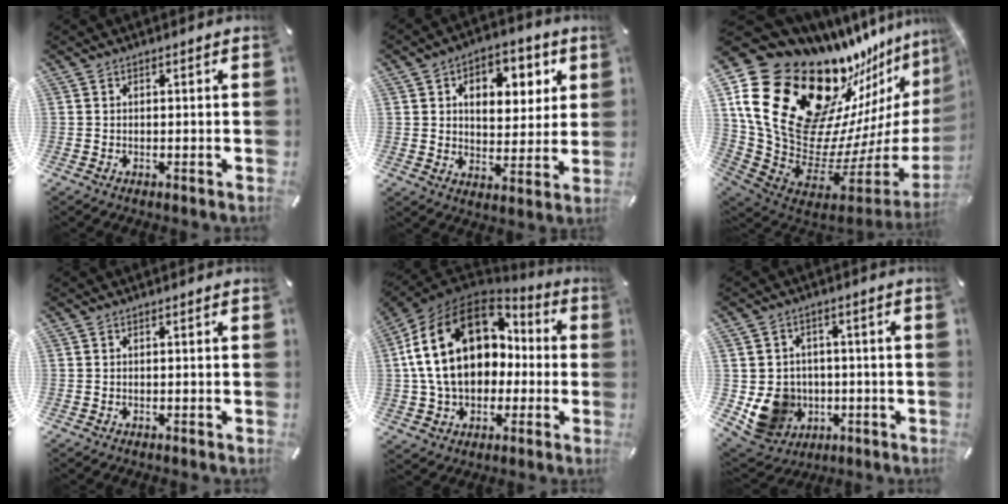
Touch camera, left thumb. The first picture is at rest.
{"total": 9.7, "force": [4.0, 7.4, 4.9], "torque": [-0.059, -0.018, 0.064]}
{"total": 26.6, "force": [11.0, 18.4, 15.7], "torque": [-0.234, -0.139, 0.251]}
{"total": 0.0}
{"total": 22.0, "force": [3.1, 16.5, 14.2], "torque": [-0.293, 0.010, 0.058]}
{"total": 10.7, "force": [-1.5, 10.1, 3.4], "torque": [-0.082, 0.008, -0.017]}